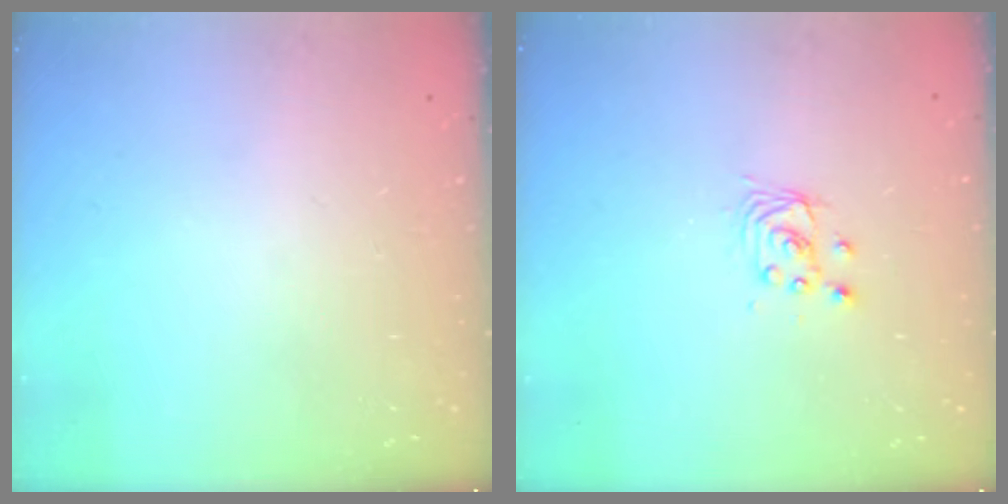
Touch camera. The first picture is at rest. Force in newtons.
{"total": 2.9, "press": 2.9, "slide": 0.0}